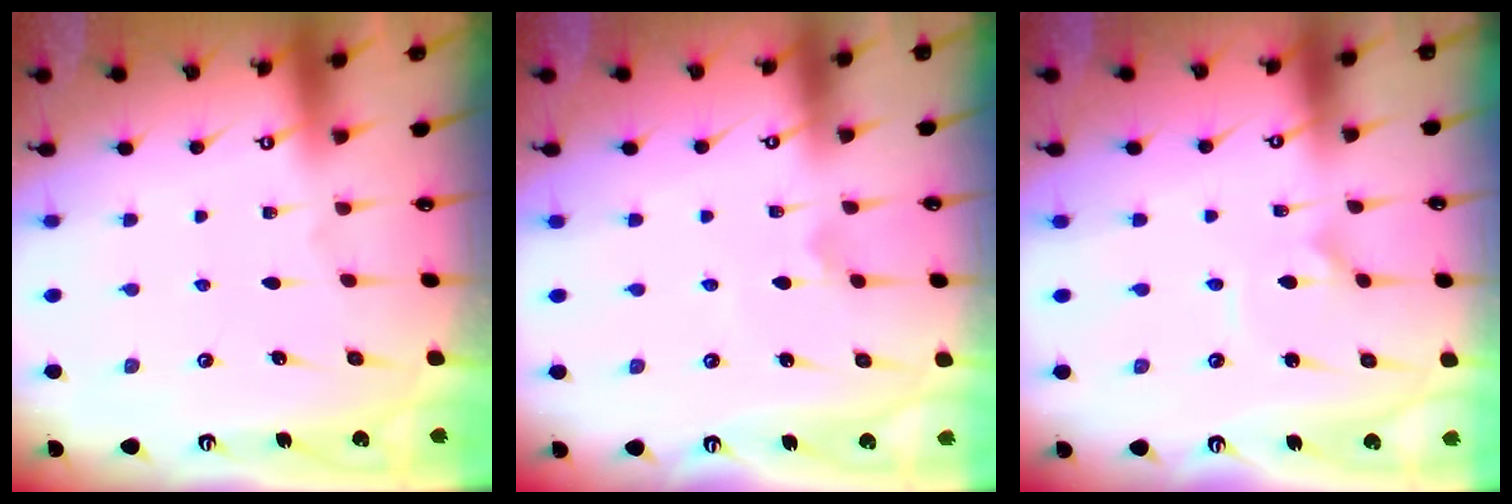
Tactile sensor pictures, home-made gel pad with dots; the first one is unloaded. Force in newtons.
{"total": 1.7, "press": 1.6, "slide": 0.5}
{"total": 1.4, "press": 1.3, "slide": 0.6}